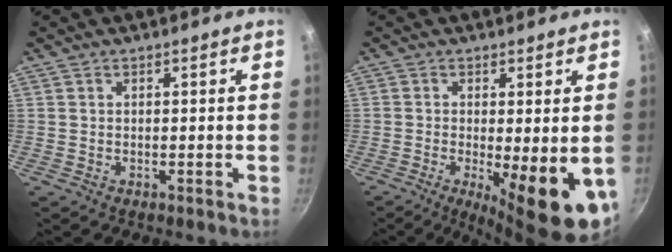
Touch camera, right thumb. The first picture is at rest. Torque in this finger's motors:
{"motor_torque": [-0.21, 0.71, 1.14, -1.12, 0.36]}